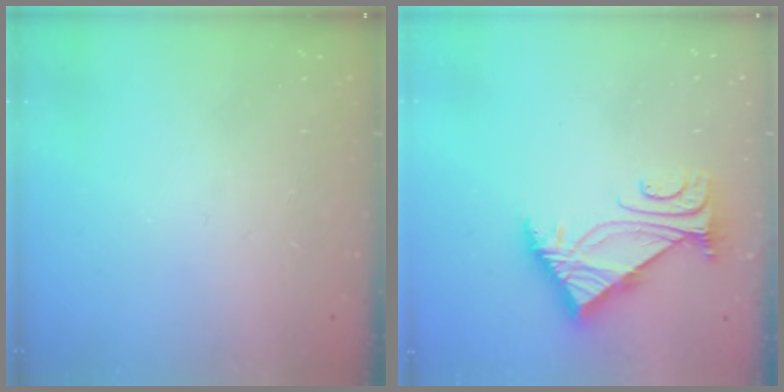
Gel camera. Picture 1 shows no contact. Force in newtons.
{"total": 5.4, "press": 5.3, "slide": 0.9}